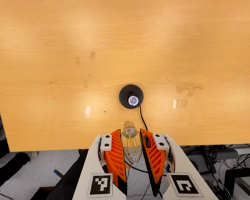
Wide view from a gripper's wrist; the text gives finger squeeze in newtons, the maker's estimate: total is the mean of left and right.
{"total": 13.9, "left": 15.1, "right": 12.7}